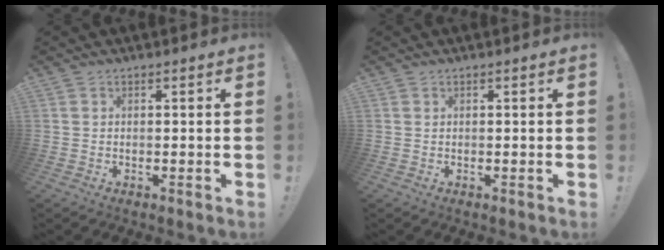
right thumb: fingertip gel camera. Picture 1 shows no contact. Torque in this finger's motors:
{"motor_torque": [-0.06, 0.20, 0.16, -0.03, -0.02]}